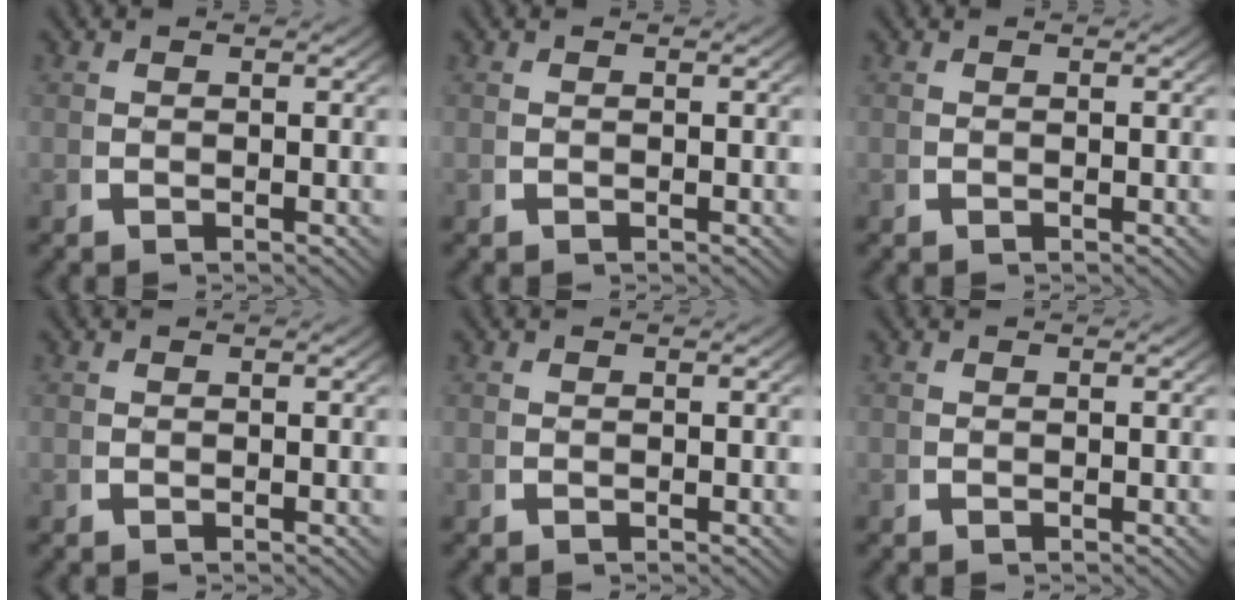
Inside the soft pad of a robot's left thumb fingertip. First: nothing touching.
{"total": 0.0}
{"total": 0.0}
{"total": 0.0}
{"total": 0.0}
{"total": 0.0}